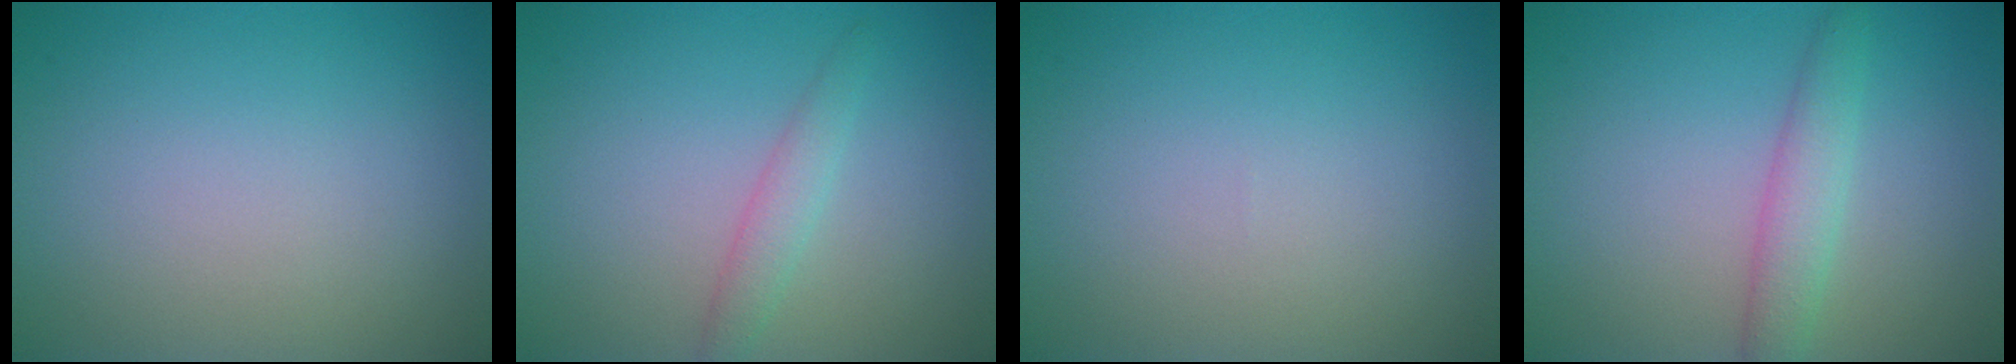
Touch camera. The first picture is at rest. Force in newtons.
{"total": 1.7, "press": 1.7, "slide": 0.1}
{"total": 0.0}
{"total": 2.6, "press": 2.6, "slide": 0.1}